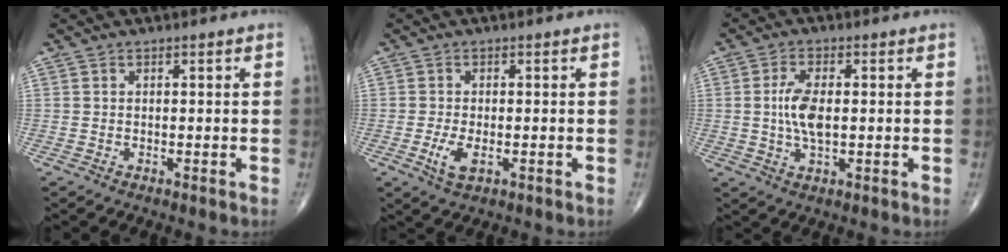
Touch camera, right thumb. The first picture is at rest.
{"total": 3.8, "force": [-1.1, 1.8, 3.2], "torque": [-0.068, -0.007, -0.018]}
{"total": 6.4, "force": [0.1, 2.8, 5.7], "torque": [-0.120, -0.002, -0.001]}